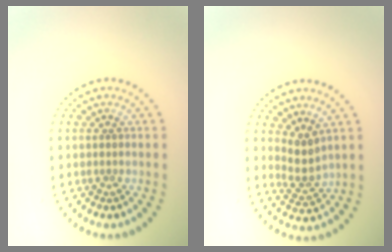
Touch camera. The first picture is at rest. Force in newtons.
{"total": 2.3, "press": 1.7, "slide": 1.5}